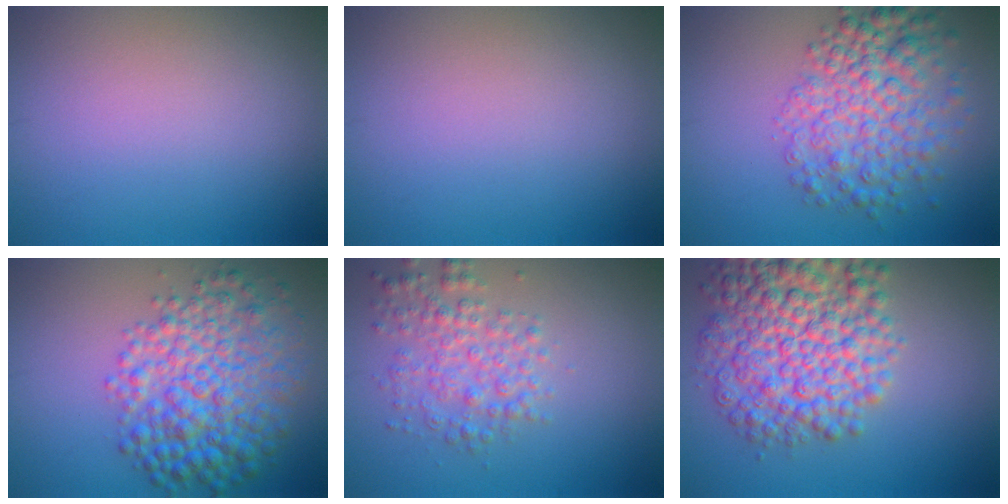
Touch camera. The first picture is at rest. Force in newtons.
{"total": 0.0}
{"total": 6.3, "press": 6.2, "slide": 0.2}
{"total": 7.6, "press": 7.6, "slide": 0.1}
{"total": 3.3, "press": 3.3, "slide": 0.1}
{"total": 9.1, "press": 9.1, "slide": 0.2}